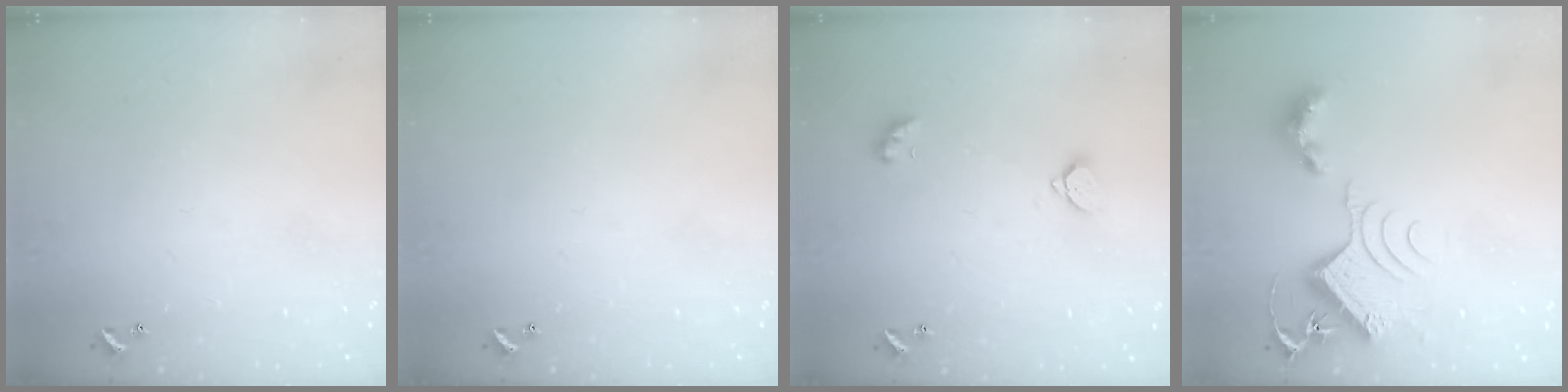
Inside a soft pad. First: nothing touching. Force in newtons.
{"total": 0.0}
{"total": 2.2, "press": 2.1, "slide": 0.6}
{"total": 11.2, "press": 11.1, "slide": 1.1}